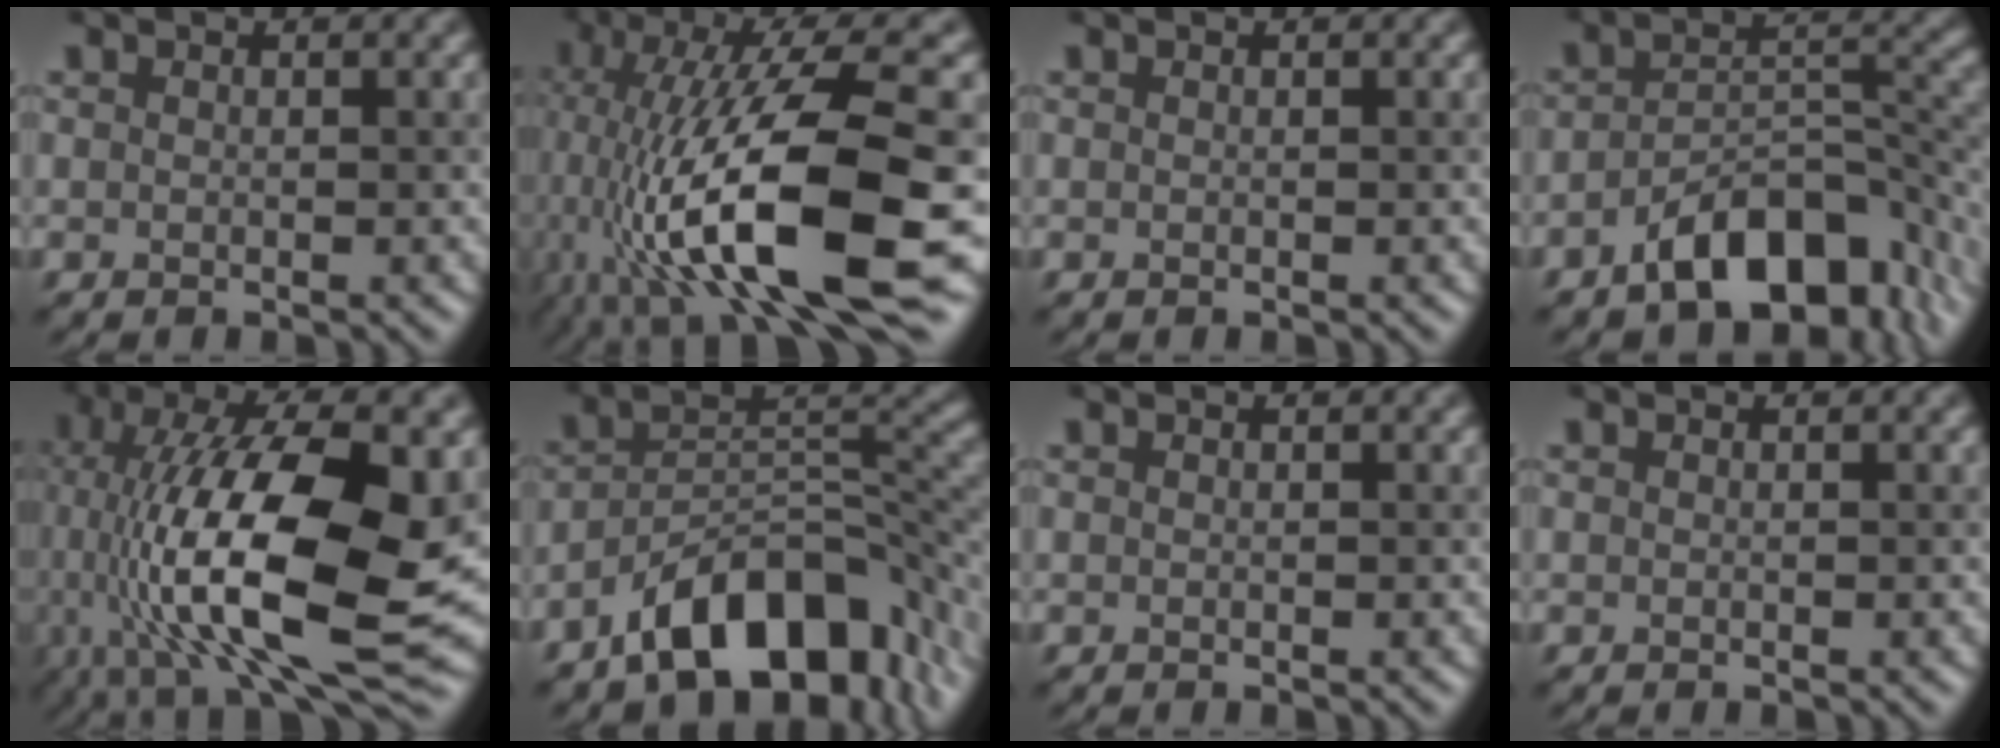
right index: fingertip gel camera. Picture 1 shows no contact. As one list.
[{"total": 15.2, "force": [-3.9, 4.8, 13.9], "torque": [-0.247, 0.007, -0.060]}, {"total": 0.0}, {"total": 9.7, "force": [-5.8, 4.6, 6.3], "torque": [-0.085, 0.008, -0.087]}, {"total": 16.6, "force": [-0.6, 6.7, 15.1], "torque": [-0.266, 0.016, -0.007]}, {"total": 11.2, "force": [-6.9, 5.5, 7.0], "torque": [-0.096, 0.009, -0.120]}, {"total": 0.0}, {"total": 0.0}]